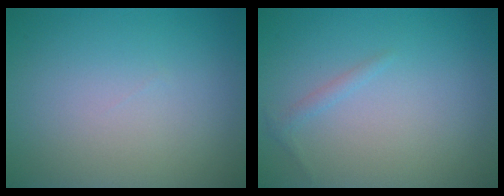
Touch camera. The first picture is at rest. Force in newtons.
{"total": 0.8, "press": 0.8, "slide": 0.0}